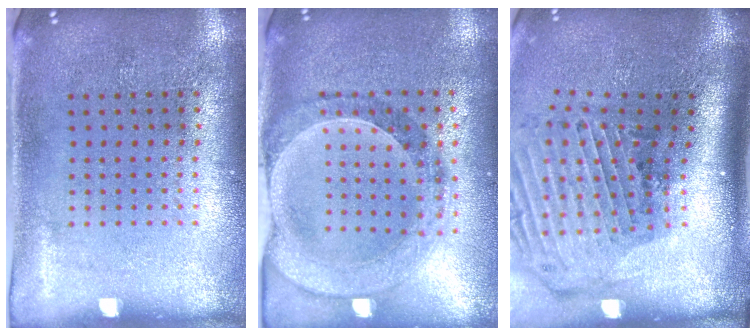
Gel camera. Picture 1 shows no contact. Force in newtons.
{"total": 0.9, "press": 0.9, "slide": 0.2}
{"total": 3.1, "press": 2.2, "slide": 2.2}